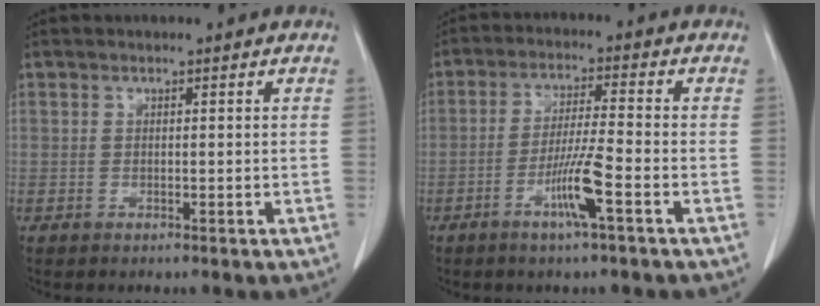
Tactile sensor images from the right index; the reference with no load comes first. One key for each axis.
{"total": 6.9, "fx": -3.1, "fy": -0.4, "fz": 6.1, "tx": -0.119, "ty": -0.008, "tz": -0.061}